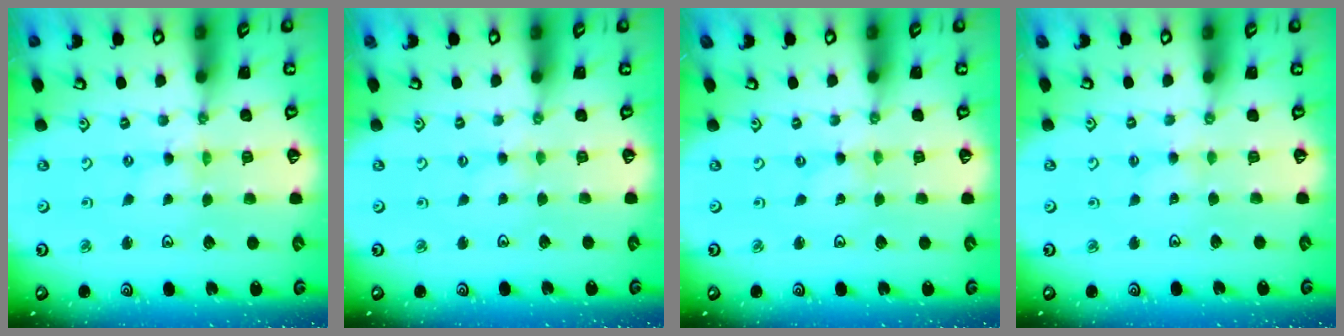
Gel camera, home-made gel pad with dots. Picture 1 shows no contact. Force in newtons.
{"total": 1.6, "press": 1.5, "slide": 0.3}
{"total": 0.0}
{"total": 2.5, "press": 2.5, "slide": 0.2}